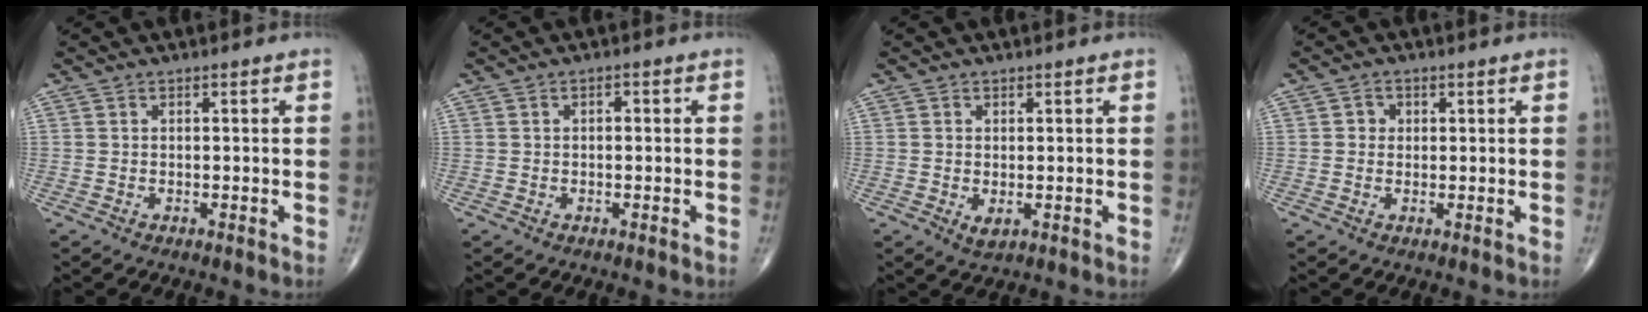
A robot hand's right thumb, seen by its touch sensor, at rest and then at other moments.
{"total": 1.0, "force": [0.1, 0.5, 0.8], "torque": [-0.009, 0.002, 0.000]}
{"total": 1.9, "force": [-0.2, 1.0, 1.5], "torque": [-0.026, -0.007, 0.002]}
{"total": 1.9, "force": [0.4, 1.7, 0.6], "torque": [0.002, 0.001, 0.004]}